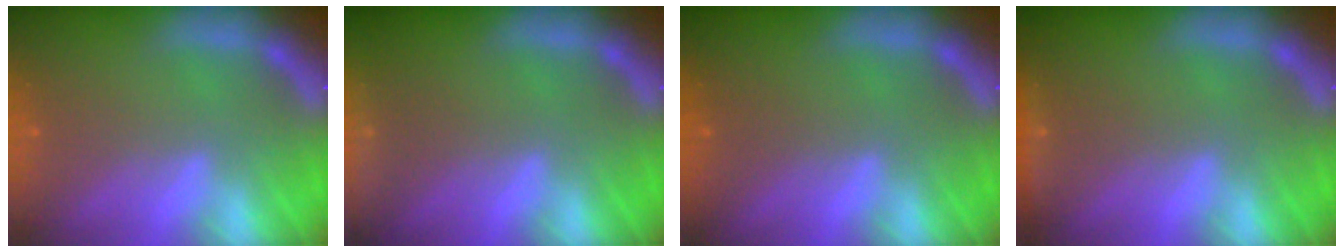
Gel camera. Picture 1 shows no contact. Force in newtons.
{"total": 8.0}
{"total": 0.0}
{"total": 1.4}